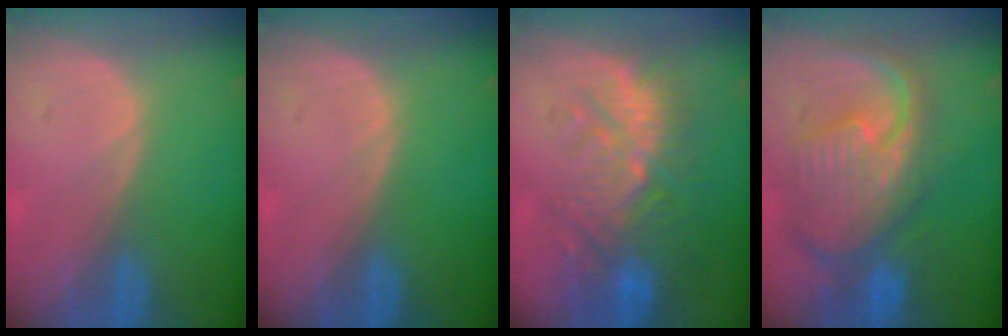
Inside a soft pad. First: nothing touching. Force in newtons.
{"total": 0.0}
{"total": 10.8, "press": 10.0, "slide": 4.2}
{"total": 11.9, "press": 10.4, "slide": 5.9}